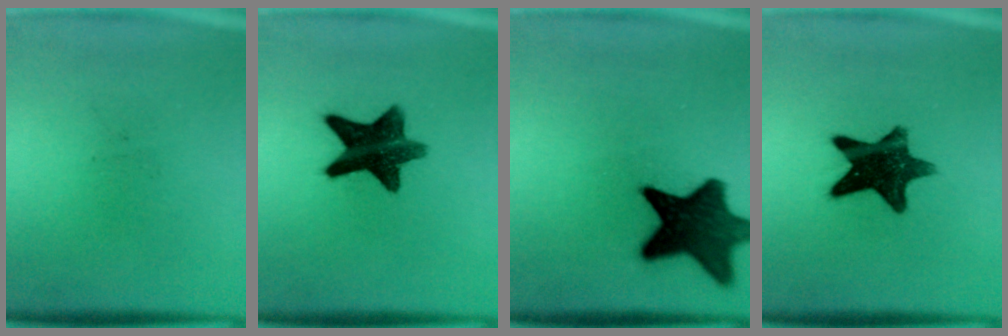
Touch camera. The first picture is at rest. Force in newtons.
{"total": 12.1}
{"total": 13.6}
{"total": 12.5}